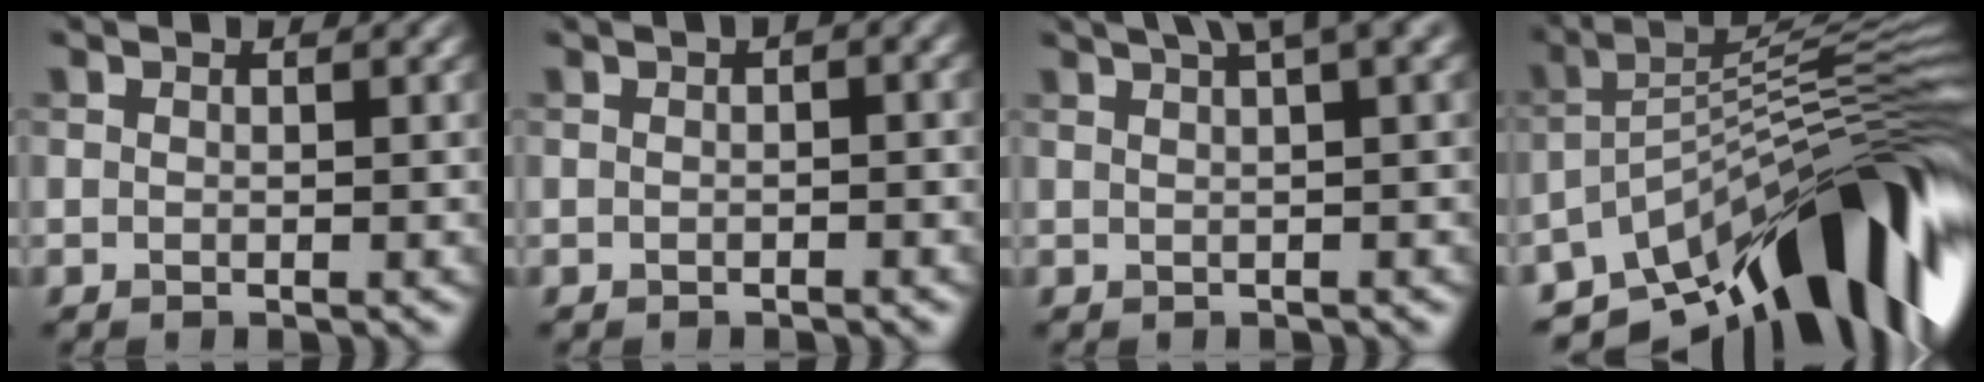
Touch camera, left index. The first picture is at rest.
{"total": 1.8, "force": [0.4, 0.4, 1.7], "torque": [-0.022, 0.005, 0.002]}
{"total": 5.2, "force": [3.1, 0.9, 4.1], "torque": [-0.045, 0.019, 0.045]}
{"total": 14.3, "force": [-8.2, 5.0, 10.6], "torque": [-0.159, 0.022, -0.143]}